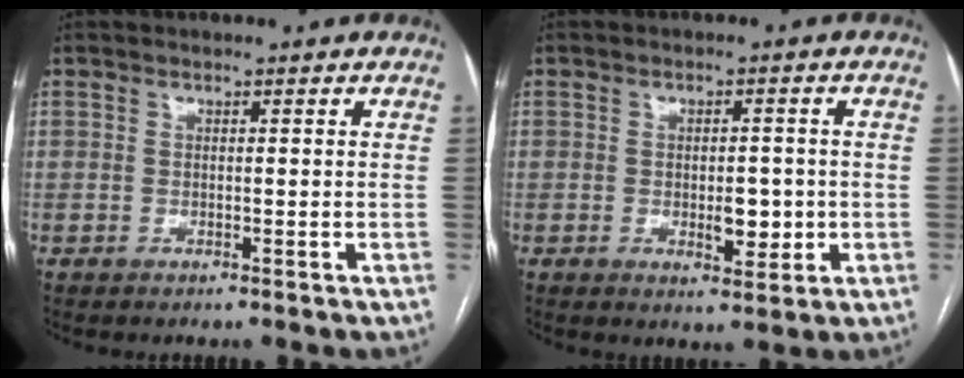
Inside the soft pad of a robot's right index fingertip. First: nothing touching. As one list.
[{"total": 4.5, "force": [-0.9, 2.1, 3.9], "torque": [-0.053, -0.001, -0.006]}]